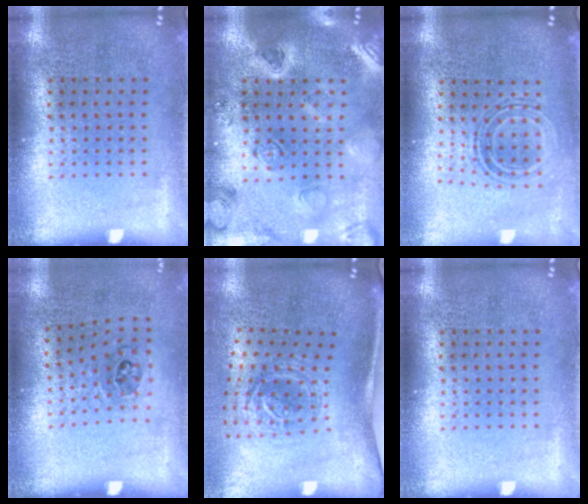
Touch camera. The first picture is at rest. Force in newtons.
{"total": 2.3, "press": 2.2, "slide": 0.3}
{"total": 0.9, "press": 0.8, "slide": 0.3}
{"total": 1.1, "press": 0.7, "slide": 0.8}
{"total": 1.7, "press": 1.2, "slide": 1.3}
{"total": 0.0}